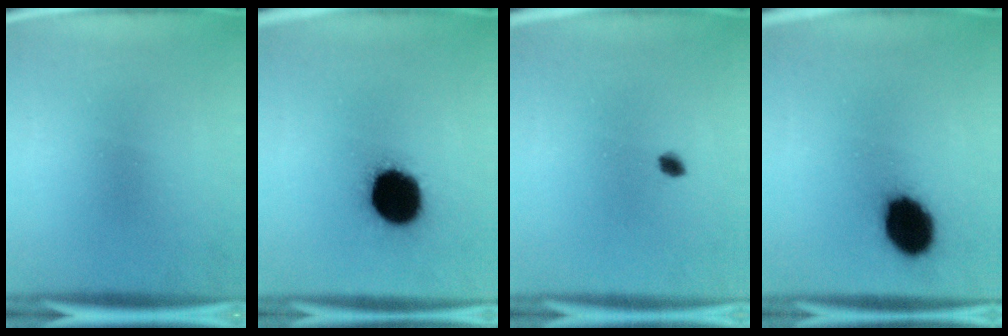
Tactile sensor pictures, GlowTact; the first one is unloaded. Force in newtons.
{"total": 19.1}
{"total": 1.5}
{"total": 12.5}